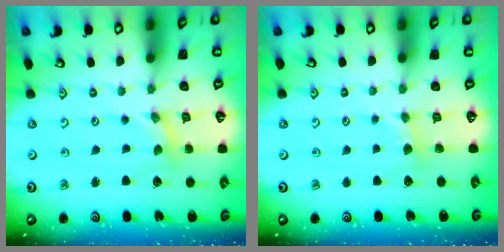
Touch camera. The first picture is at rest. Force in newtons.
{"total": 2.9, "press": 2.9, "slide": 0.4}